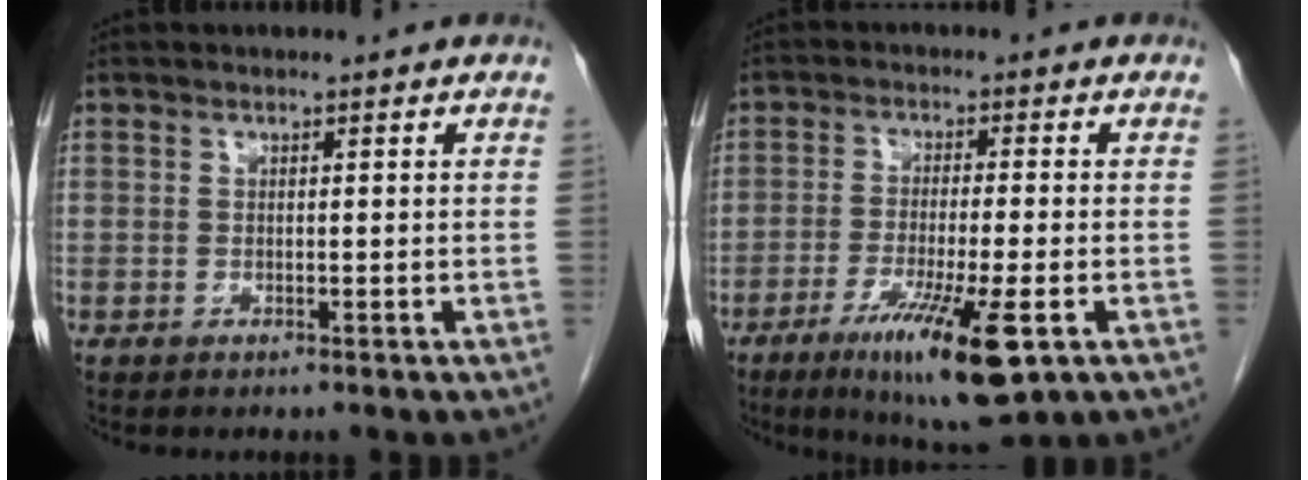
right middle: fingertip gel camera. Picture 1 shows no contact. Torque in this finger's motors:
{"motor_torque": [1.08, -1.06, 0.42, 0.10]}